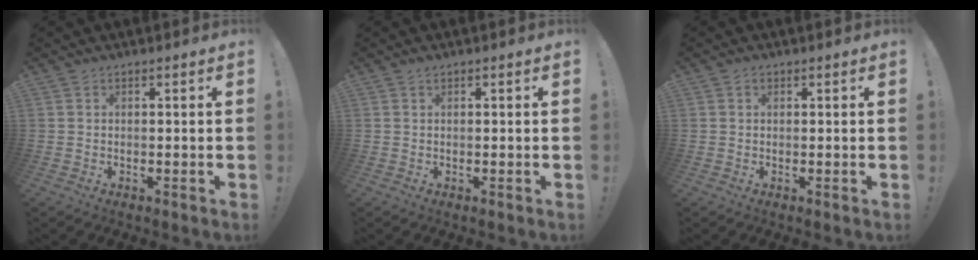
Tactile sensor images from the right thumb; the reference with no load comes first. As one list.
[{"total": 0.6, "force": [0.5, 0.4, 0.1], "torque": [0.007, 0.000, 0.007]}, {"total": 0.6, "force": [0.2, 0.5, 0.2], "torque": [0.000, 0.000, 0.003]}]